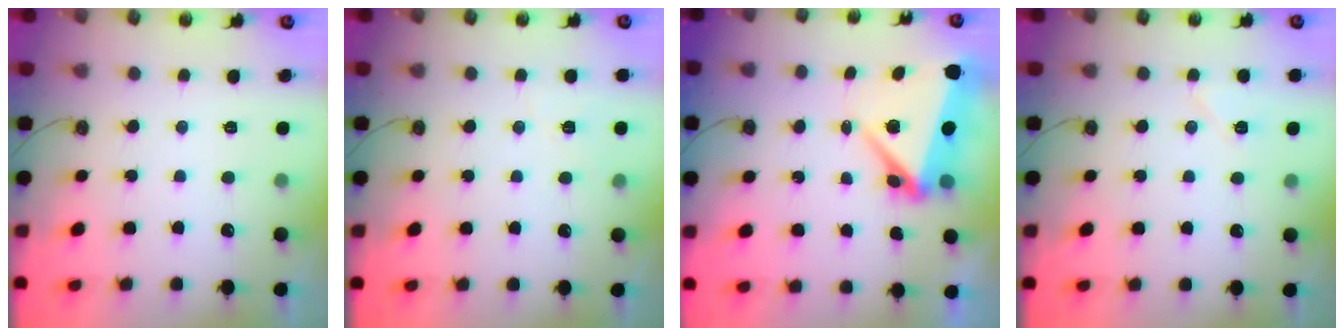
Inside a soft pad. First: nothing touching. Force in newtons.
{"total": 5.0, "press": 1.7, "slide": 4.7}
{"total": 7.8, "press": 7.5, "slide": 2.1}
{"total": 5.4, "press": 5.4, "slide": 0.4}